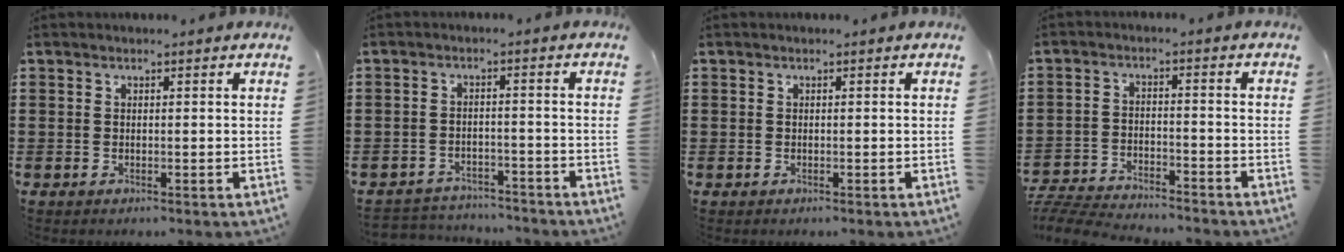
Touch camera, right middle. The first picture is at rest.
{"total": 3.1, "force": [-3.1, 0.5, -0.1], "torque": [-0.007, -0.002, -0.066]}
{"total": 0.0}
{"total": 5.6, "force": [-5.6, 0.4, 0.8], "torque": [-0.030, 0.001, -0.115]}